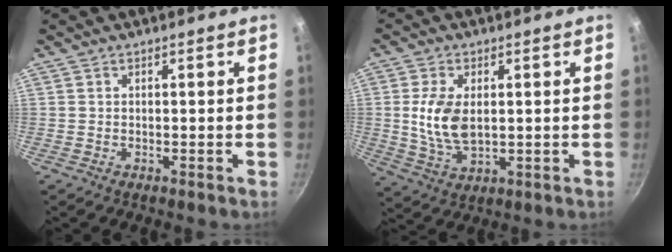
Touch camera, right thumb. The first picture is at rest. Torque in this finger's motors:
{"motor_torque": [0.36, 0.11, 0.87, -0.59, 0.23]}